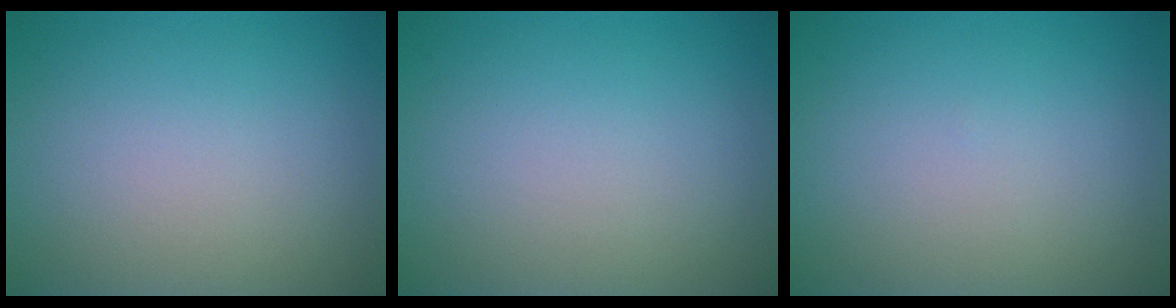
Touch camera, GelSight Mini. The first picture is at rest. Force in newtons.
{"total": 0.0}
{"total": 0.0}